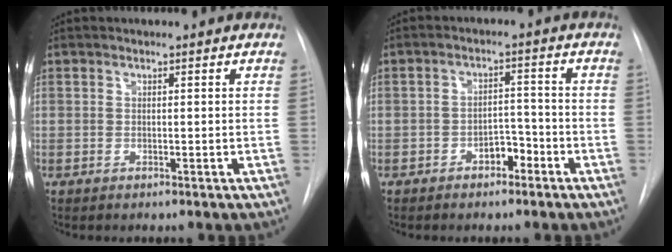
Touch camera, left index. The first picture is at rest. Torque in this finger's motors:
{"motor_torque": [0.23, 0.40, 0.03, 0.01]}